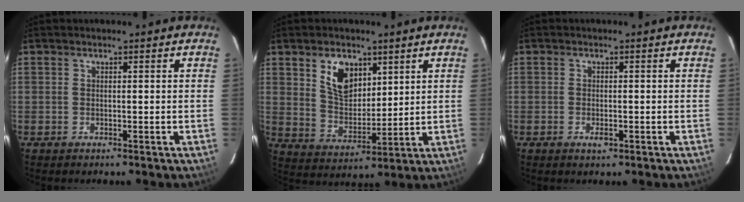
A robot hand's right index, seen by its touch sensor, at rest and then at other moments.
{"total": 9.4, "force": [4.6, 5.8, 5.8], "torque": [-0.100, 0.009, 0.096]}
{"total": 1.7, "force": [-0.8, 0.9, 1.2], "torque": [-0.022, -0.002, -0.013]}